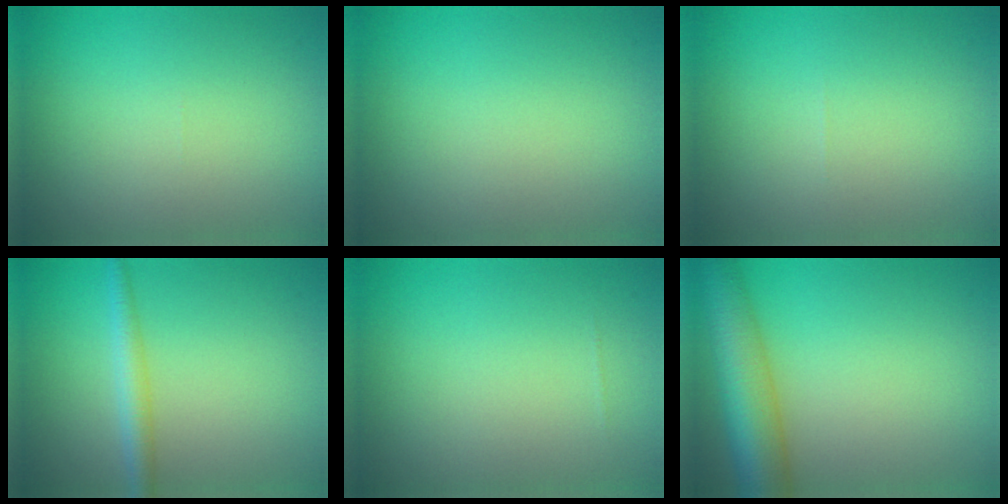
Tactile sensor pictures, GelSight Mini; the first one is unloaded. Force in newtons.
{"total": 0.0}
{"total": 0.0}
{"total": 2.4, "press": 2.4, "slide": 0.0}
{"total": 0.0}
{"total": 8.2, "press": 8.2, "slide": 0.4}